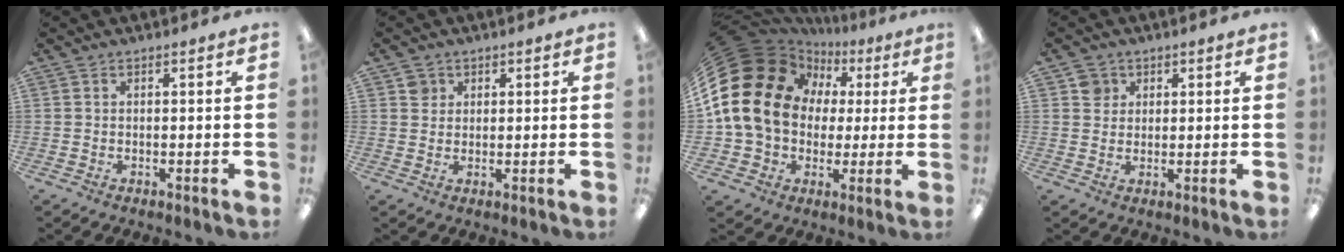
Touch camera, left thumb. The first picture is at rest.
{"total": 2.6, "force": [1.4, 2.1, 0.5], "torque": [0.011, -0.007, 0.021]}
{"total": 21.7, "force": [3.4, 18.1, 11.4], "torque": [-0.246, -0.008, 0.076]}
{"total": 3.5, "force": [1.8, 3.0, 0.6], "torque": [0.005, -0.004, 0.027]}